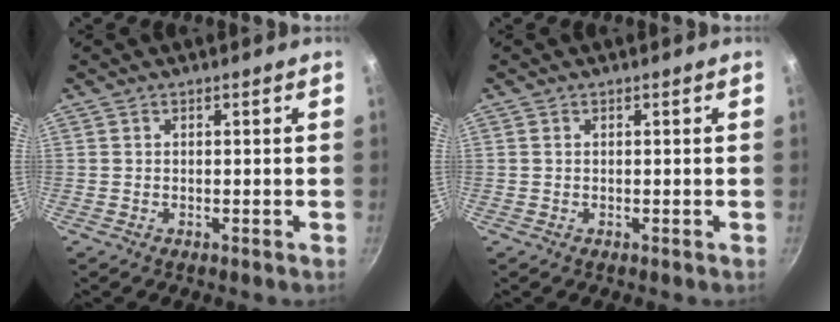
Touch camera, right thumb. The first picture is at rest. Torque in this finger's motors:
{"motor_torque": [-0.43, 0.19, -0.59, 0.18, 0.04]}